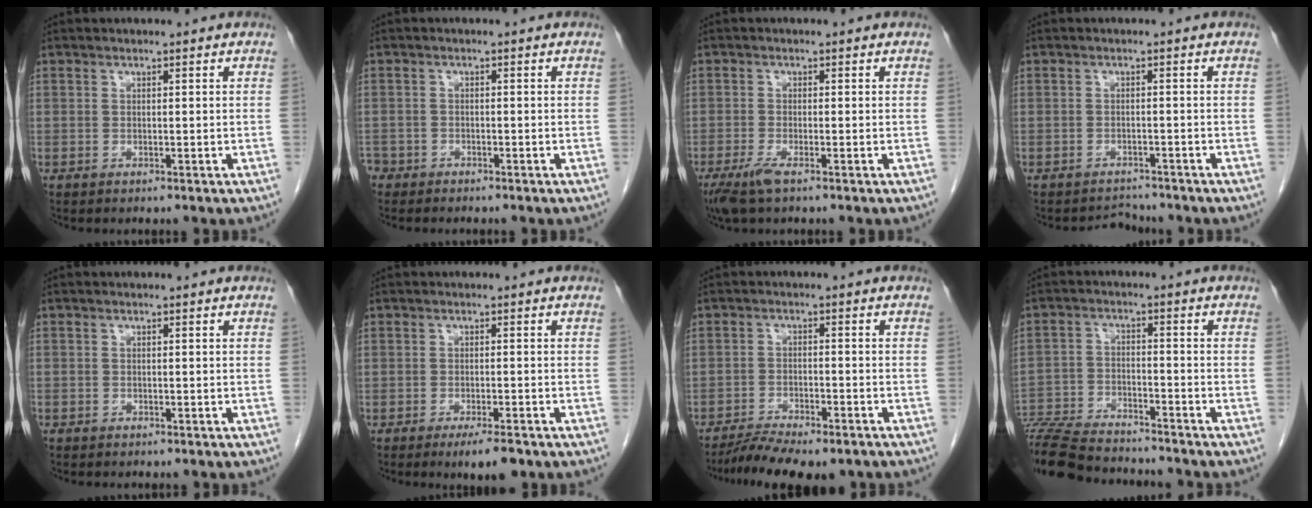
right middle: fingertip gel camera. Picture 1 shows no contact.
{"total": 3.3, "force": [-2.8, 1.7, 0.5], "torque": [-0.011, 0.000, -0.051]}
{"total": 3.3, "force": [-2.2, 0.5, 2.5], "torque": [-0.056, -0.009, -0.043]}
{"total": 2.4, "force": [-2.2, 0.5, -0.7], "torque": [0.009, -0.007, -0.033]}
{"total": 0.9, "force": [-0.7, 0.5, 0.1], "torque": [-0.006, 0.003, -0.012]}
{"total": 4.3, "force": [-2.9, 0.7, 3.1], "torque": [-0.048, -0.006, -0.042]}
{"total": 10.4, "force": [-8.7, 2.4, 5.2], "torque": [-0.079, -0.009, -0.133]}
{"total": 17.8, "force": [-16.2, 3.0, 6.7], "torque": [-0.148, -0.021, -0.257]}